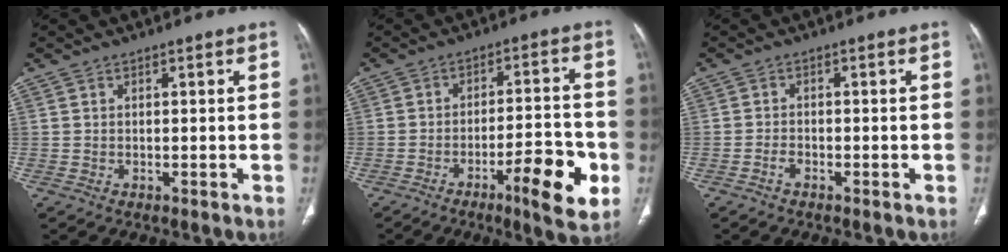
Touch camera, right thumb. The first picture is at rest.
{"total": 12.1, "force": [-5.2, 2.5, 10.7], "torque": [-0.144, 0.024, -0.074]}
{"total": 1.4, "force": [-1.1, 0.5, 0.7], "torque": [-0.016, 0.005, -0.022]}